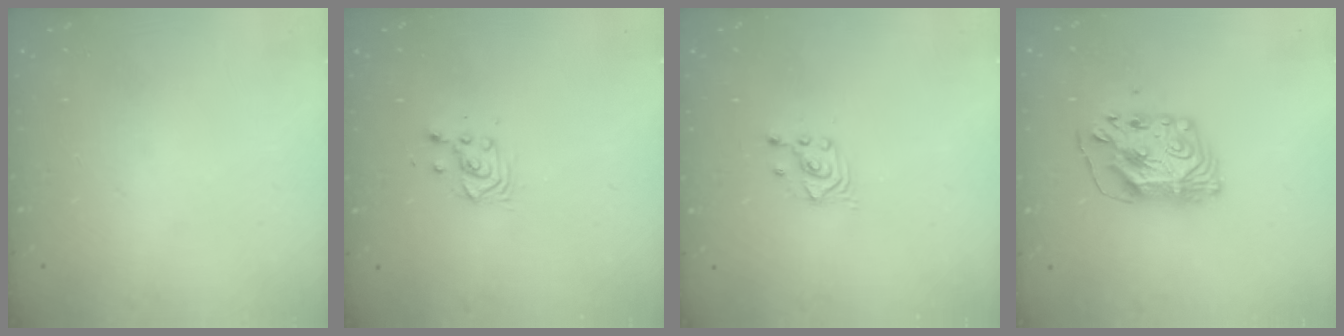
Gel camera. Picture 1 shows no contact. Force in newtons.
{"total": 3.6, "press": 3.6, "slide": 0.1}
{"total": 2.7, "press": 2.7, "slide": 0.2}
{"total": 9.6, "press": 9.6, "slide": 0.9}